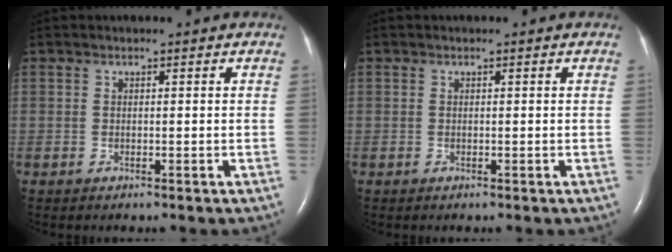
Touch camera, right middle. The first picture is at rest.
{"total": 0.0}